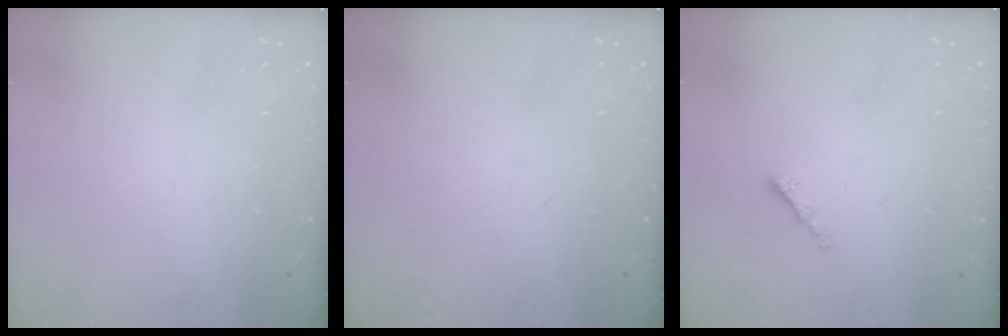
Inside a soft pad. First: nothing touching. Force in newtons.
{"total": 0.0}
{"total": 1.6, "press": 1.6, "slide": 0.0}